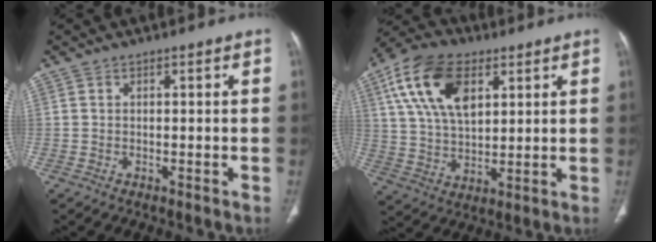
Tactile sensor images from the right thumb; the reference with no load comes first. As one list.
[{"total": 16.3, "force": [6.6, 9.2, 11.7], "torque": [-0.200, -0.007, 0.121]}]